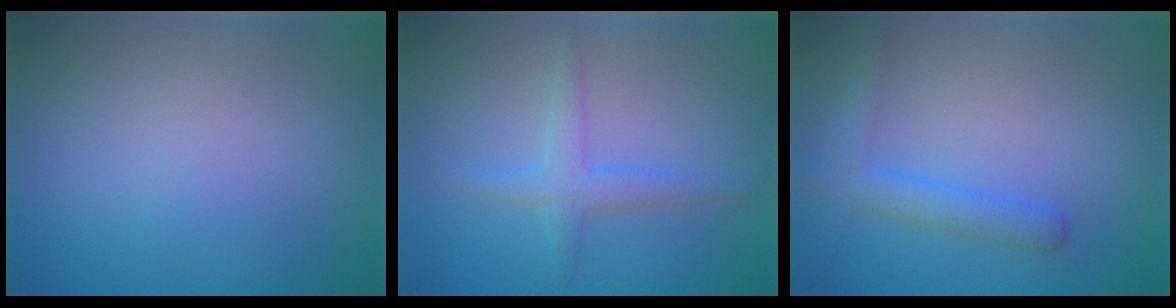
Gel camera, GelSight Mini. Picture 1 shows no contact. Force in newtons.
{"total": 2.3, "press": 2.3, "slide": 0.1}
{"total": 3.0, "press": 3.0, "slide": 0.2}